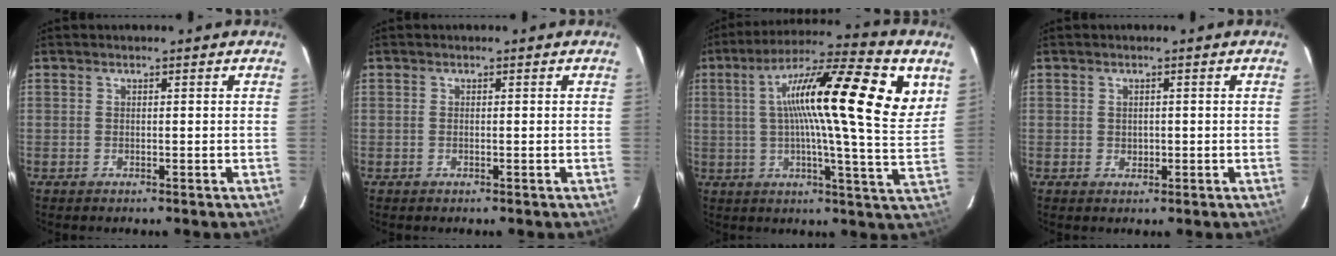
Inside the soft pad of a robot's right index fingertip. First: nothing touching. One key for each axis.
{"total": 0.0}
{"total": 22.5, "fx": 8.5, "fy": 3.1, "fz": 20.7, "tx": -0.328, "ty": 0.035, "tz": 0.110}
{"total": 1.4, "fx": -0.1, "fy": 1.3, "fz": 0.5, "tx": -0.005, "ty": 0.001, "tz": 0.000}